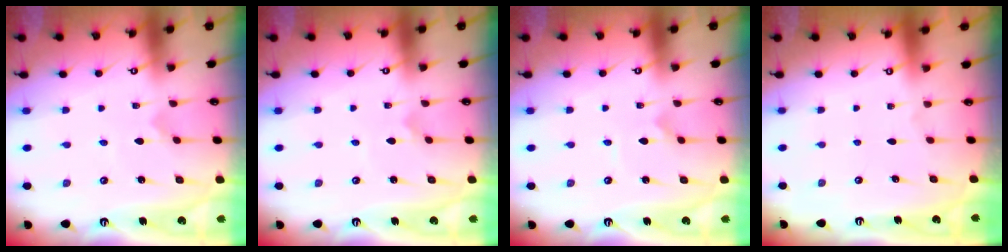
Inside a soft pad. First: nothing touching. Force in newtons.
{"total": 1.0, "press": 1.0, "slide": 0.0}
{"total": 0.0}
{"total": 0.0}